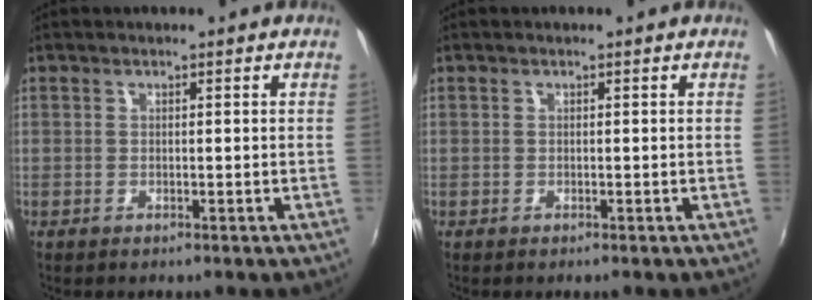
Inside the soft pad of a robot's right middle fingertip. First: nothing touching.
{"total": 0.0}